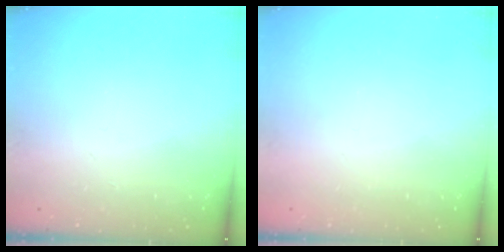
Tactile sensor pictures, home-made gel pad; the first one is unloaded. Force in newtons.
{"total": 1.3, "press": 1.3, "slide": 0.2}